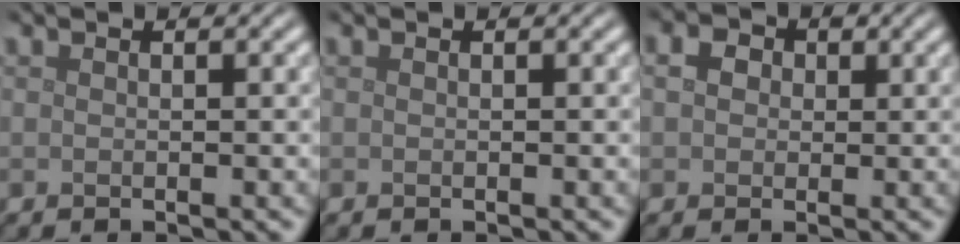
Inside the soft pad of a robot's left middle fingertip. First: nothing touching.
{"total": 0.0}
{"total": 2.2, "force": [0.3, 1.9, 1.0], "torque": [-0.025, 0.006, -0.002]}